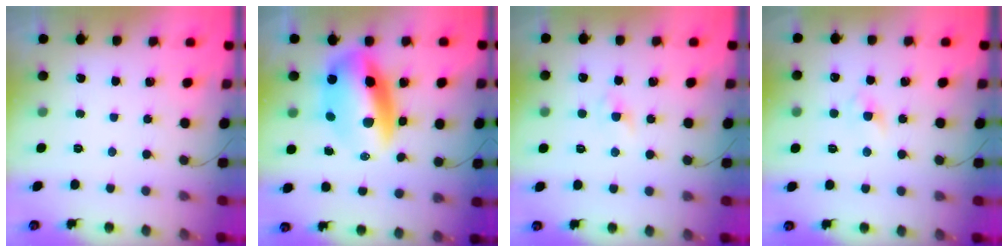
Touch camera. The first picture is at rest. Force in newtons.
{"total": 14.6, "press": 14.0, "slide": 4.0}
{"total": 1.2, "press": 1.0, "slide": 0.5}
{"total": 1.9, "press": 1.7, "slide": 0.8}